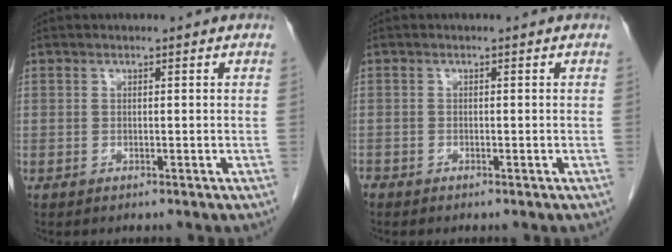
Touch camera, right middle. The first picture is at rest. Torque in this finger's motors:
{"motor_torque": [1.11, -1.03, 1.00, 0.21]}